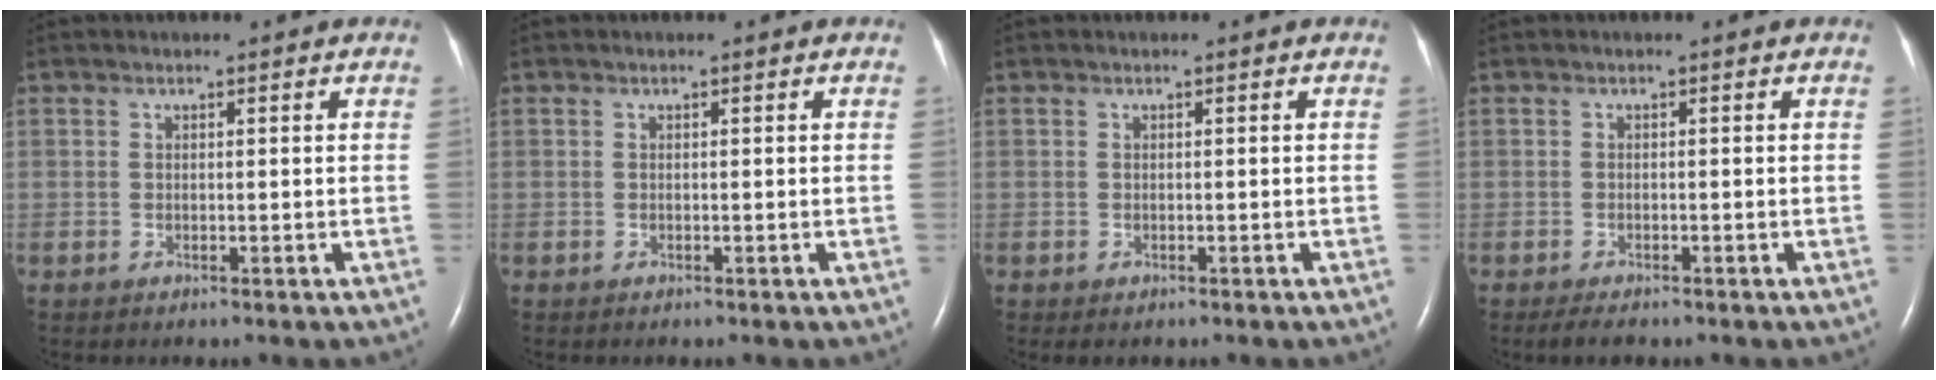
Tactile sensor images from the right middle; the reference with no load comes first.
{"total": 0.0}
{"total": 0.6, "force": [-0.4, 0.3, 0.2], "torque": [-0.009, 0.000, -0.003]}
{"total": 2.0, "force": [-1.6, 0.6, 1.1], "torque": [-0.027, -0.005, -0.022]}